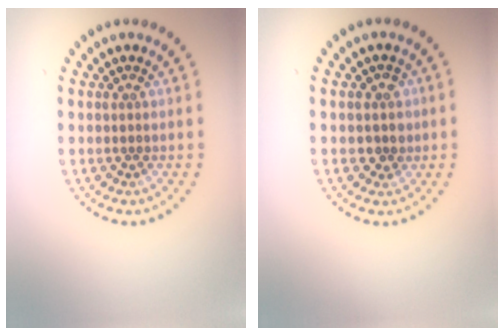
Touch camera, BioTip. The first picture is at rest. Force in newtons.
{"total": 1.6, "press": 1.4, "slide": 0.7}